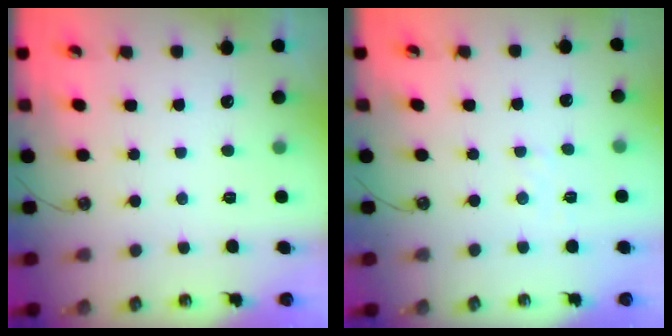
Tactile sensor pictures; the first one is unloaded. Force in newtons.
{"total": 2.5, "press": 2.5, "slide": 0.4}